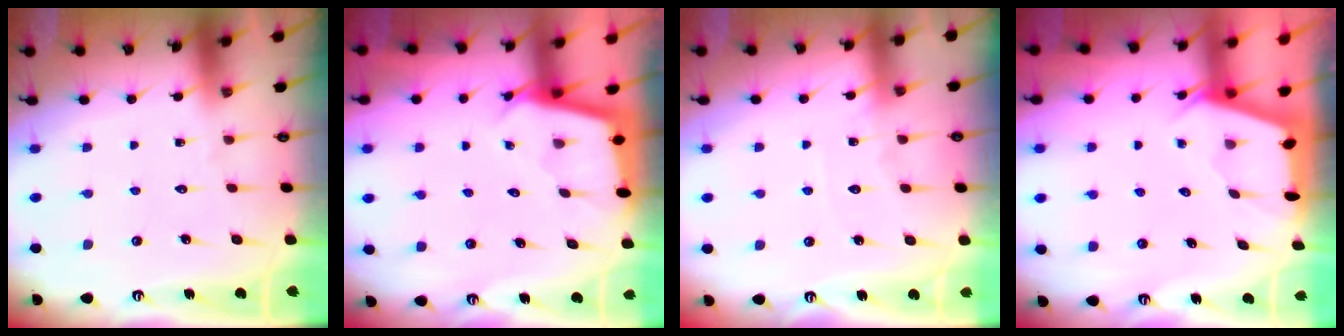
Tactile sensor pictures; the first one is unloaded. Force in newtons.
{"total": 2.2, "press": 2.2, "slide": 0.2}
{"total": 7.3, "press": 7.3, "slide": 0.6}
{"total": 2.1, "press": 2.0, "slide": 0.3}